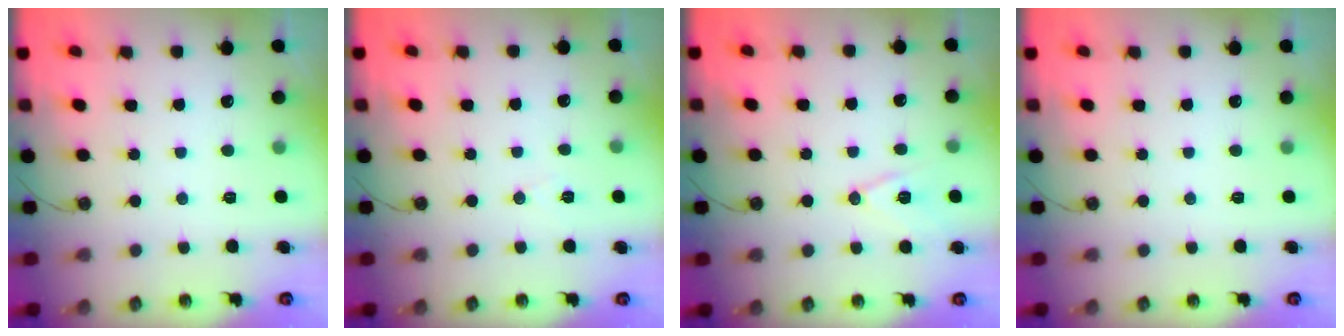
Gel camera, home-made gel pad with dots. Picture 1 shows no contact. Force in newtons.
{"total": 5.3, "press": 3.0, "slide": 4.4}
{"total": 10.1, "press": 9.4, "slide": 3.5}
{"total": 0.0}